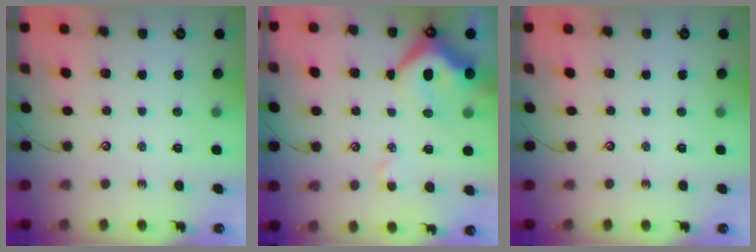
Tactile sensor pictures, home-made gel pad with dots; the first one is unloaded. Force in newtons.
{"total": 9.4, "press": 9.2, "slide": 2.0}
{"total": 0.0}